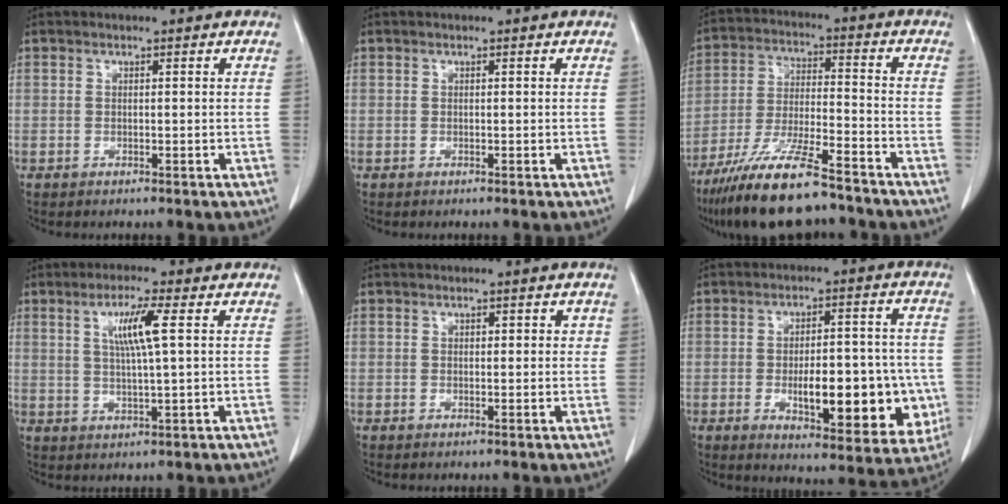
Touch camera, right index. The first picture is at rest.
{"total": 0.0}
{"total": 15.0, "force": [-11.8, 1.8, 9.1], "torque": [-0.182, -0.029, -0.208]}
{"total": 6.2, "force": [1.8, -0.2, 6.0], "torque": [-0.112, 0.001, 0.036]}
{"total": 1.8, "force": [0.6, 1.0, 1.4], "torque": [-0.012, 0.003, 0.005]}
{"total": 16.0, "force": [-3.5, 6.0, 14.5], "torque": [-0.174, 0.013, -0.031]}